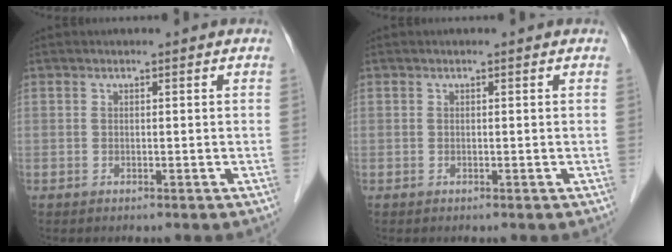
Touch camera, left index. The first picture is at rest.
{"total": 0.0}